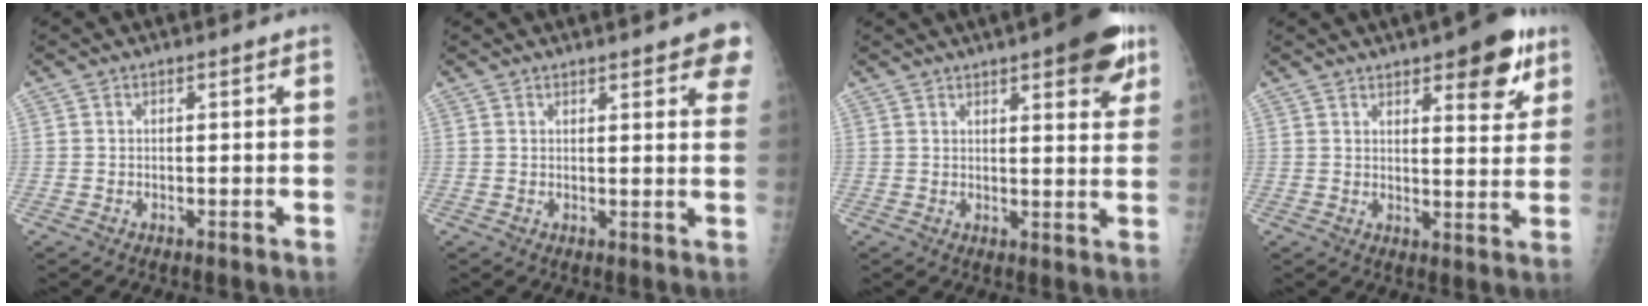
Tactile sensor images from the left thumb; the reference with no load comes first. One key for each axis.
{"total": 8.7, "fx": 5.7, "fy": 2.1, "fz": 6.2, "tx": -0.049, "ty": -0.015, "tz": 0.061}
{"total": 11.3, "fx": 6.5, "fy": 3.2, "fz": 8.7, "tx": -0.083, "ty": -0.024, "tz": 0.080}
{"total": 10.6, "fx": 6.2, "fy": 3.6, "fz": 7.9, "tx": -0.075, "ty": -0.029, "tz": 0.080}